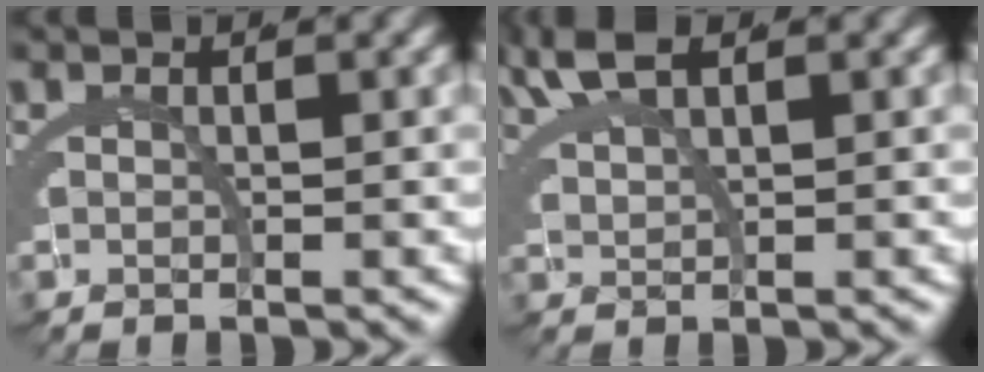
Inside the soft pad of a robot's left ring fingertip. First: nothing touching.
{"total": 2.6, "force": [2.3, -0.5, 1.3], "torque": [-0.032, 0.006, 0.049]}